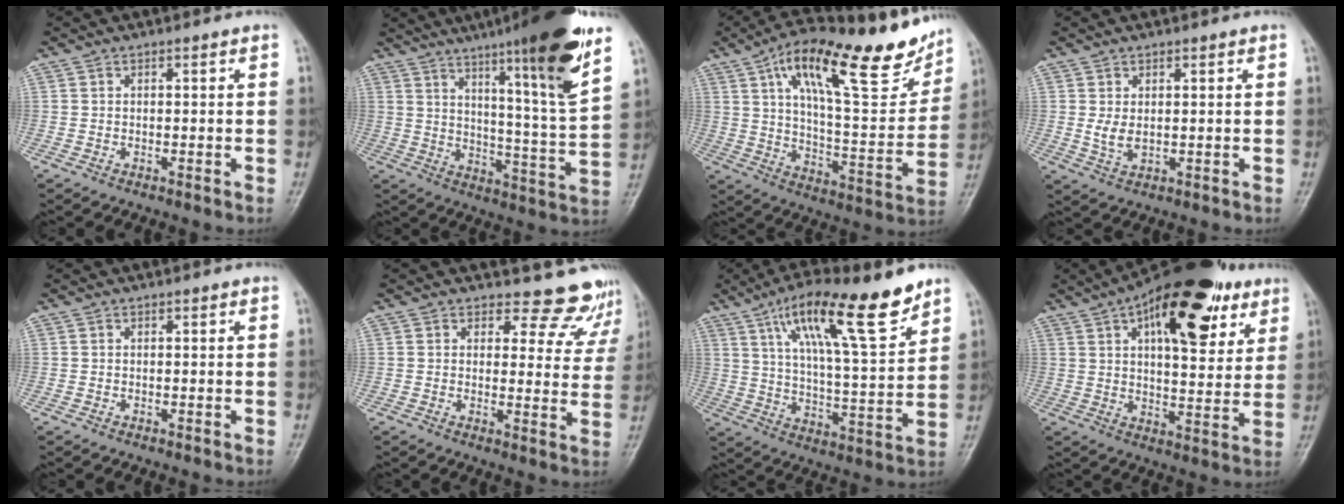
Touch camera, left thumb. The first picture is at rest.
{"total": 20.4, "force": [12.2, 1.1, 16.4], "torque": [-0.223, -0.060, 0.182]}
{"total": 25.5, "force": [15.1, 8.4, 18.7], "torque": [-0.246, -0.038, 0.241]}
{"total": 2.8, "force": [0.5, 1.5, 2.4], "torque": [-0.044, -0.006, 0.017]}
{"total": 0.0}
{"total": 10.1, "force": [9.3, 3.9, -0.2], "torque": [0.055, -0.075, 0.082]}
{"total": 19.0, "force": [11.9, 3.8, 14.3], "torque": [-0.217, -0.047, 0.202]}
{"total": 22.7, "force": [11.1, 10.0, 17.0], "torque": [-0.222, -0.017, 0.167]}